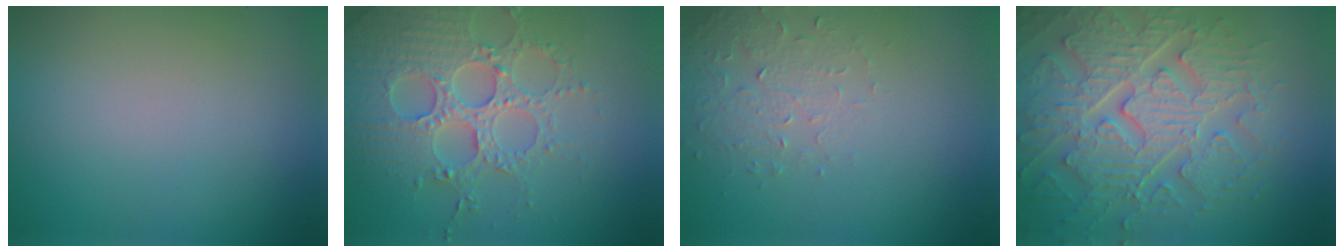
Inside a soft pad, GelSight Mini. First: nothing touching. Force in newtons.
{"total": 5.1, "press": 5.0, "slide": 1.1}
{"total": 1.6, "press": 1.1, "slide": 1.2}
{"total": 8.6, "press": 6.5, "slide": 5.6}